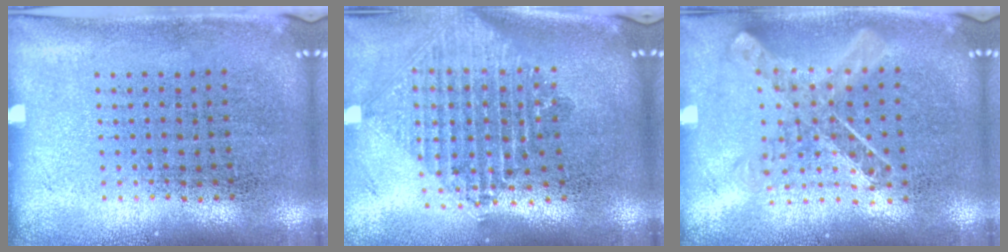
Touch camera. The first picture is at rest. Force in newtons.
{"total": 2.2, "press": 1.7, "slide": 1.4}
{"total": 1.0, "press": 1.0, "slide": 0.1}